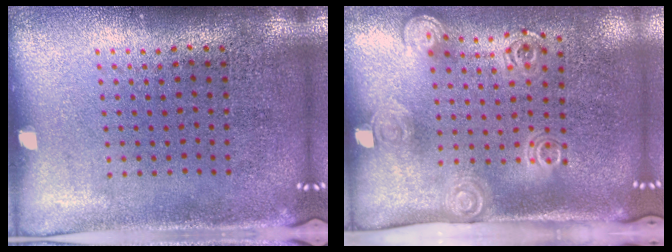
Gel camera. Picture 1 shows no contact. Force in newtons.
{"total": 2.0, "press": 1.4, "slide": 1.5}